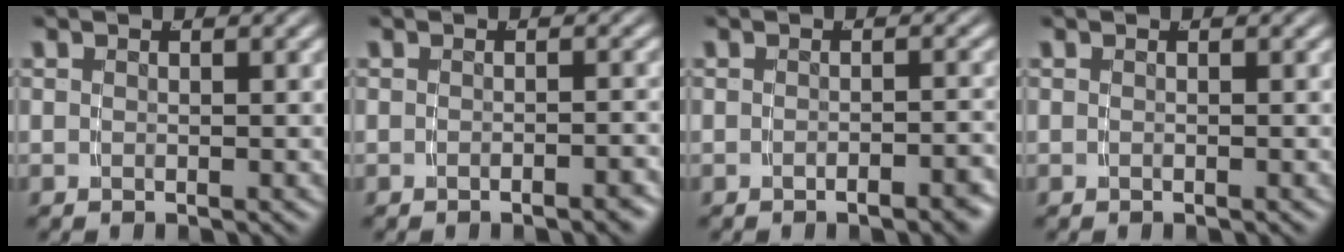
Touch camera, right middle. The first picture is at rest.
{"total": 1.3, "force": [-1.2, -0.1, 0.6], "torque": [-0.007, 0.007, -0.022]}
{"total": 2.0, "force": [-1.7, -0.1, 1.0], "torque": [-0.009, 0.006, -0.031]}
{"total": 0.0}